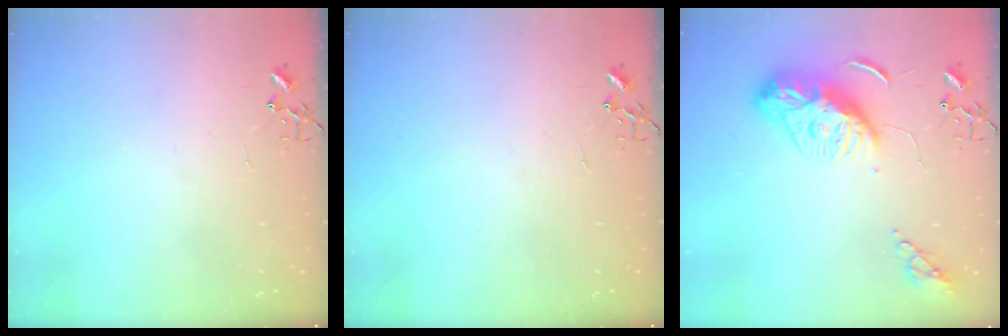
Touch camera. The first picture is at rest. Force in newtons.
{"total": 0.0}
{"total": 11.6, "press": 11.6, "slide": 1.0}